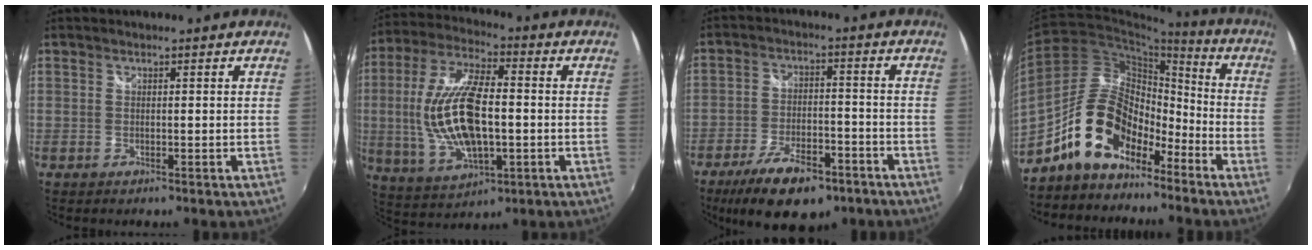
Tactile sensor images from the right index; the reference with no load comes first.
{"total": 17.6, "force": [-0.9, 7.5, 15.9], "torque": [-0.319, -0.001, -0.006]}
{"total": 15.1, "force": [-10.0, 6.3, 9.4], "torque": [-0.196, -0.022, -0.157]}
{"total": 14.3, "force": [-9.8, 7.6, 7.1], "torque": [-0.132, 0.028, -0.171]}